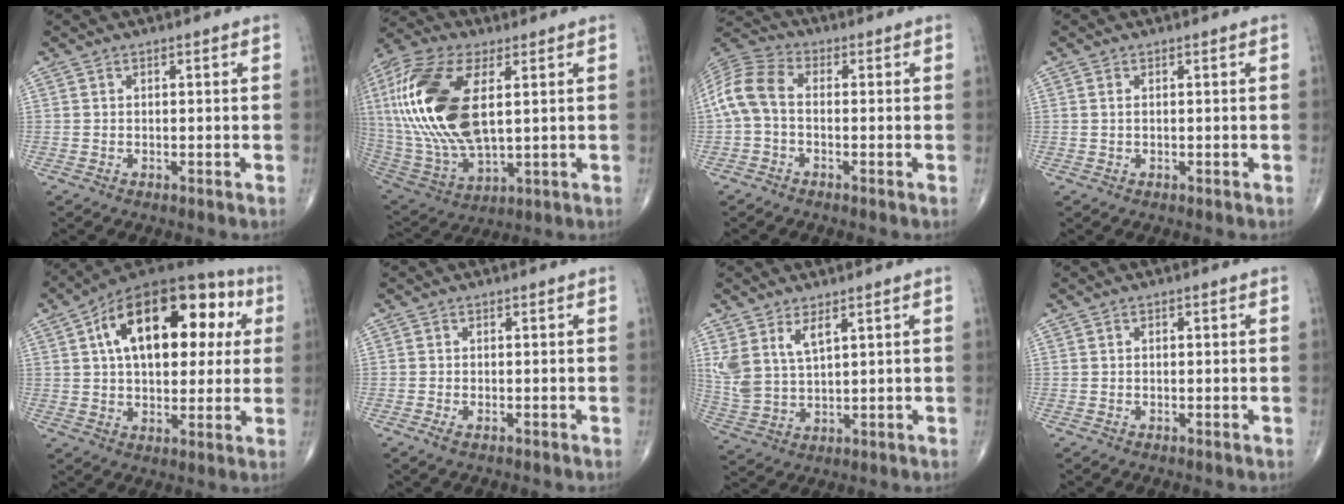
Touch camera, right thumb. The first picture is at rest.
{"total": 25.2, "force": [4.6, 12.3, 21.5], "torque": [-0.476, -0.012, 0.088]}
{"total": 8.6, "force": [-0.8, 5.3, 6.7], "torque": [-0.144, 0.025, -0.030]}
{"total": 0.8, "force": [0.1, 0.4, 0.7], "torque": [-0.015, 0.003, 0.004]}
{"total": 24.2, "force": [6.4, 13.0, 19.4], "torque": [-0.272, 0.032, 0.092]}
{"total": 1.3, "force": [-0.6, 0.5, 1.0], "torque": [-0.026, -0.003, -0.013]}
{"total": 7.5, "force": [3.8, 3.4, 5.5], "torque": [-0.113, -0.016, 0.088]}
{"total": 0.8, "force": [0.1, 0.5, 0.6], "torque": [-0.011, 0.003, 0.001]}